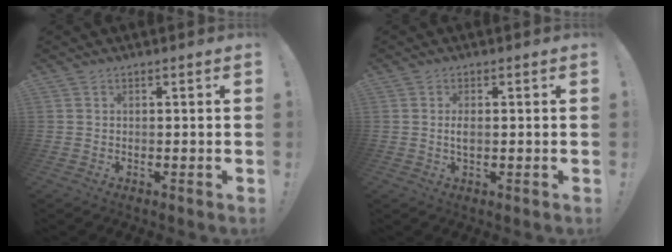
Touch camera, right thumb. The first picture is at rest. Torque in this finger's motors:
{"motor_torque": [0.95, 0.77, 0.59, 0.05, 0.27]}